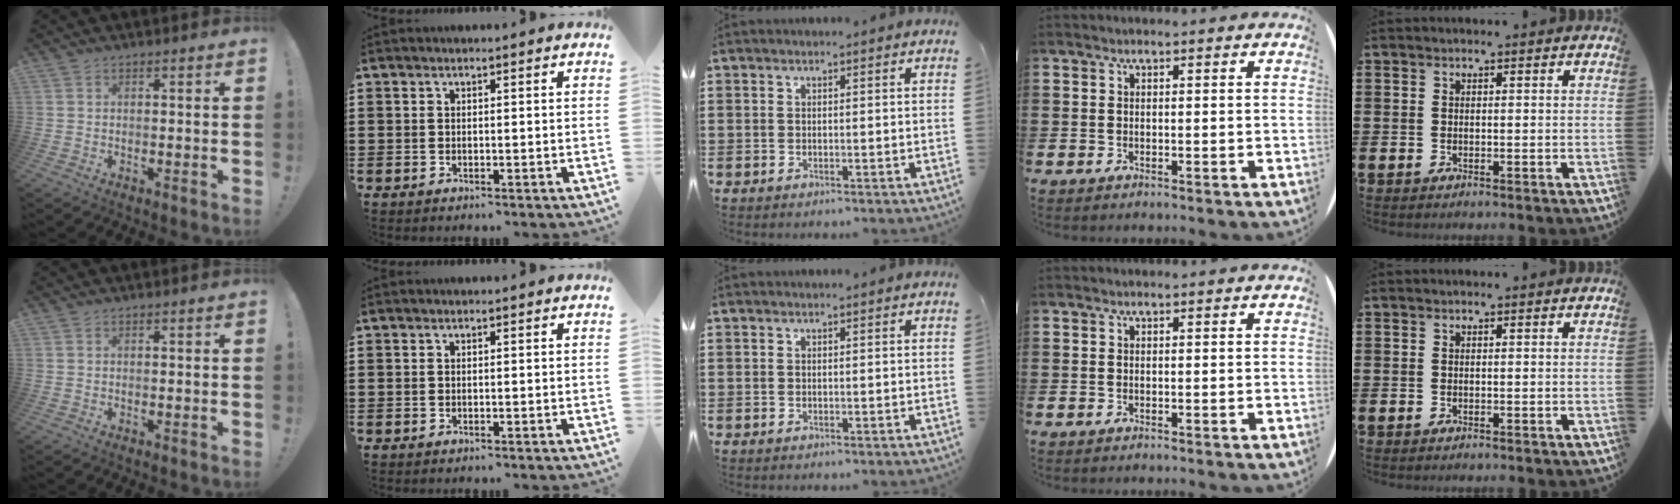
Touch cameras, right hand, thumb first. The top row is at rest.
{}